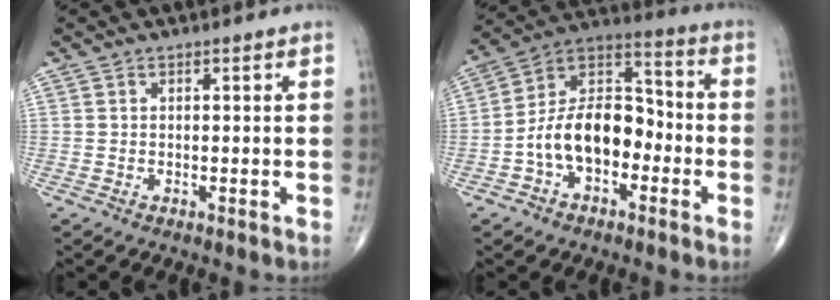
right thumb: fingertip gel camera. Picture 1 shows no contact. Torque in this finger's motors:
{"motor_torque": [1.46, 1.45, 1.16, -0.28, 0.21]}